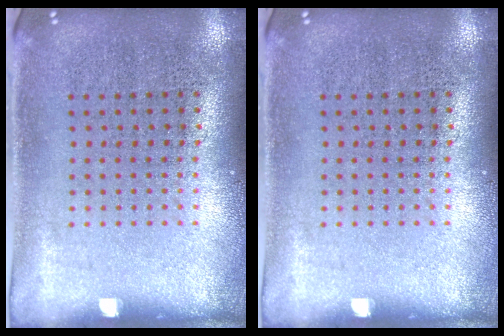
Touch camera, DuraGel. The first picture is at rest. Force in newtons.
{"total": 0.0}